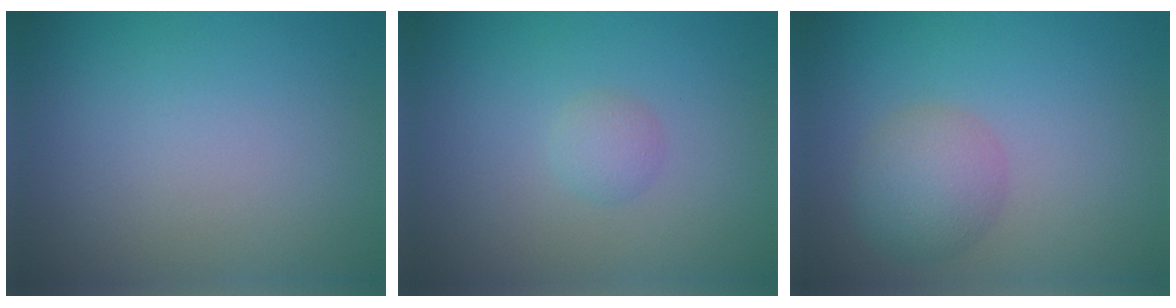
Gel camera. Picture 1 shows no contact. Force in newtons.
{"total": 1.3, "press": 1.3, "slide": 0.1}
{"total": 3.4, "press": 3.4, "slide": 0.1}